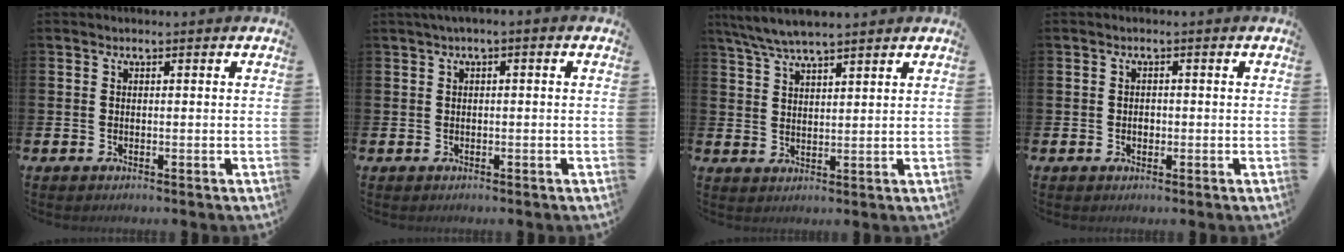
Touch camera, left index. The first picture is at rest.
{"total": 0.8, "force": [-0.2, 0.1, 0.8], "torque": [-0.015, 0.002, -0.004]}
{"total": 5.4, "force": [4.9, 0.5, 2.1], "torque": [-0.061, -0.013, 0.091]}
{"total": 1.0, "force": [-0.2, 0.8, 0.5], "torque": [-0.001, 0.002, -0.007]}